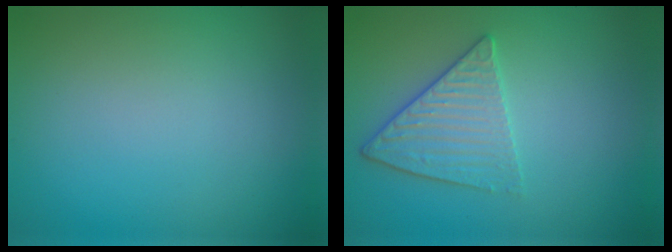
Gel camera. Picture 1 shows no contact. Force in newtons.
{"total": 3.3, "press": 3.2, "slide": 0.9}